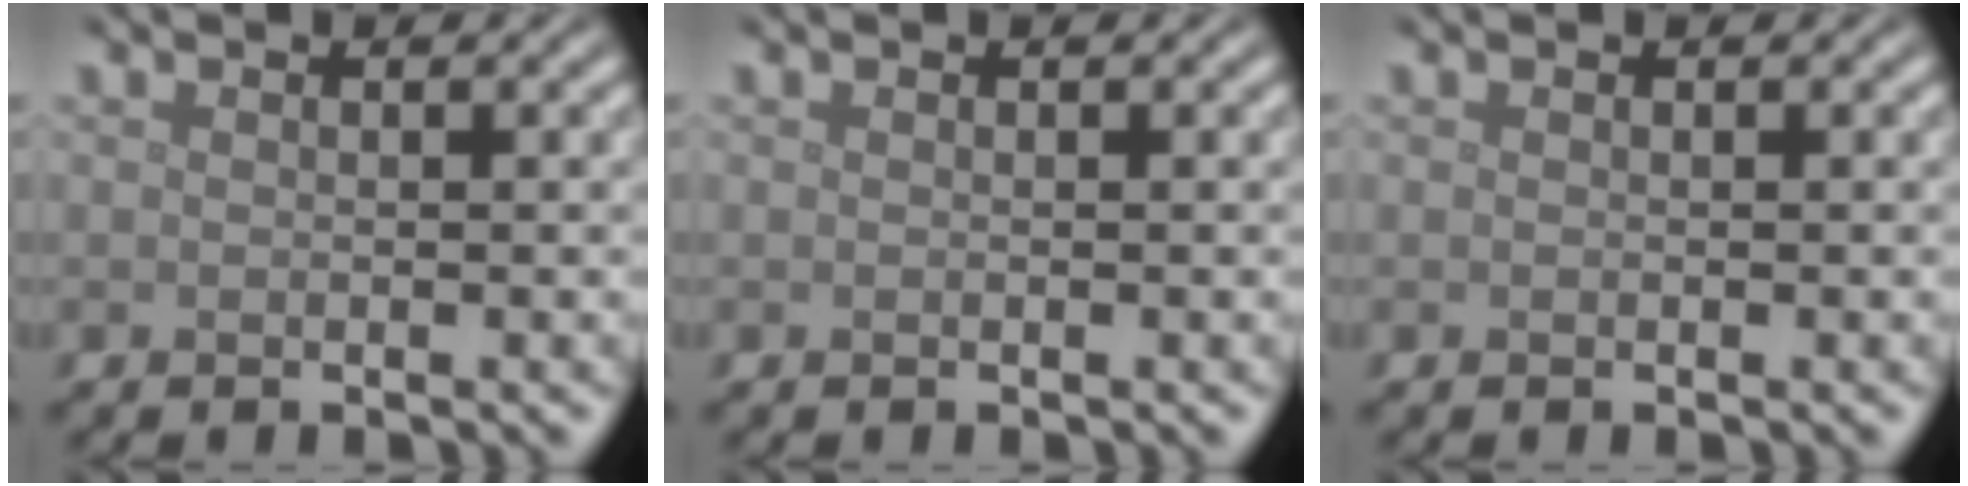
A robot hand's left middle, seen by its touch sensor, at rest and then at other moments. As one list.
[{"total": 0.0}, {"total": 0.0}]